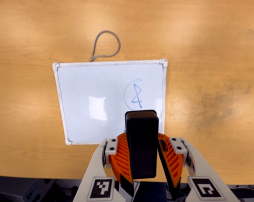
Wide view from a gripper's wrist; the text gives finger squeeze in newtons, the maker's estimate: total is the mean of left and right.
{"total": 7.5, "left": 8.3, "right": 6.7}